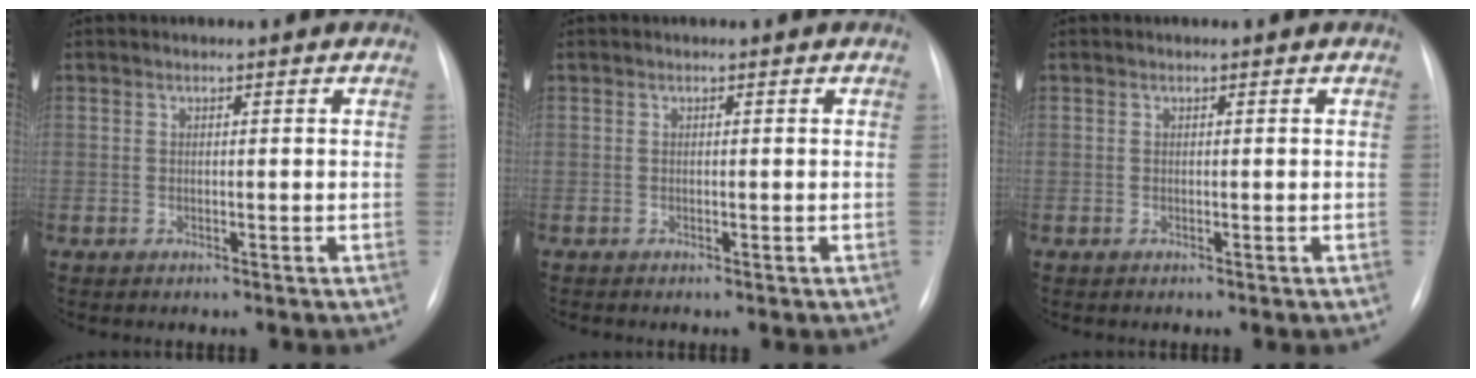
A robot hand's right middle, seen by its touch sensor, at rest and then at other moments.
{"total": 0.0}
{"total": 0.0}